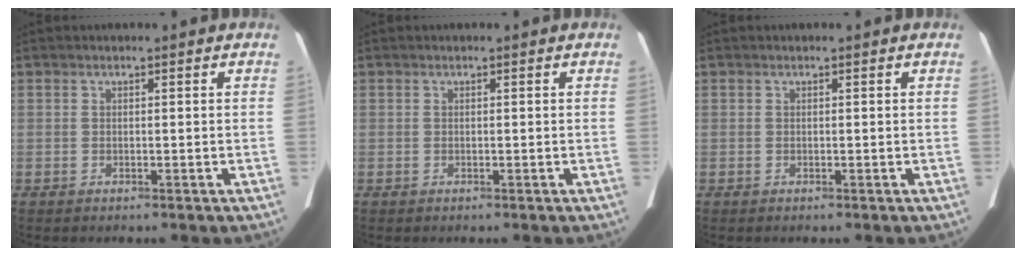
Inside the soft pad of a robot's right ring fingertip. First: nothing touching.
{"total": 0.0}
{"total": 0.0}